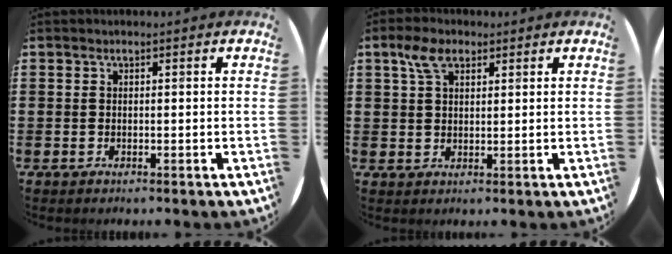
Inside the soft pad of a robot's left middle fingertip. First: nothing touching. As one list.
[{"total": 4.4, "force": [2.7, 2.3, 2.6], "torque": [-0.051, 0.007, 0.047]}]